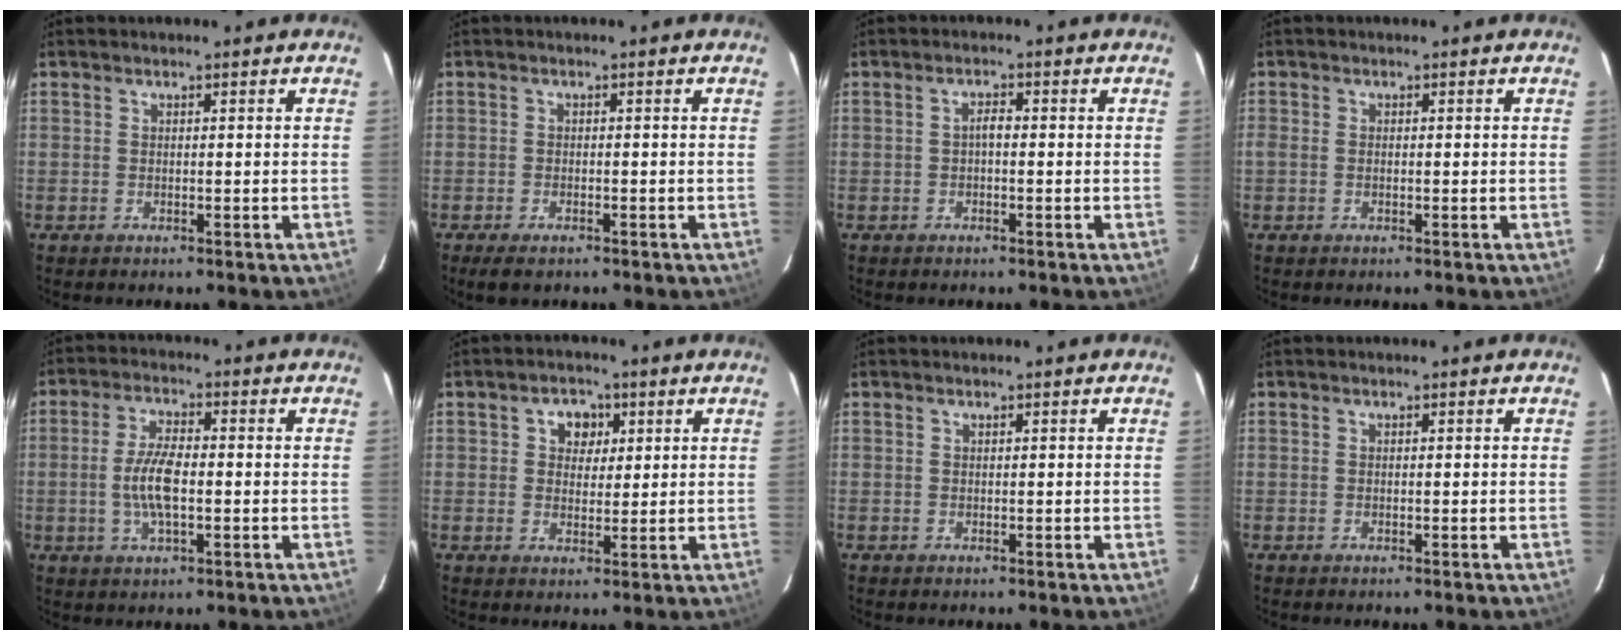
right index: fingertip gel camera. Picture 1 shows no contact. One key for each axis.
{"total": 3.4, "fx": -2.5, "fy": 1.3, "fz": 1.9, "tx": -0.044, "ty": -0.011, "tz": -0.044}
{"total": 1.4, "fx": -0.3, "fy": 0.6, "fz": 1.2, "tx": -0.024, "ty": 0.008, "tz": -0.008}
{"total": 1.0, "fx": -0.3, "fy": 0.7, "fz": 0.6, "tx": -0.015, "ty": -0.002, "tz": -0.006}
{"total": 7.1, "fx": -1.0, "fy": 2.6, "fz": 6.6, "tx": -0.135, "ty": 0.001, "tz": -0.020}
{"total": 4.5, "fx": 1.4, "fy": 3.8, "fz": 1.8, "tx": -0.022, "ty": 0.010, "tz": 0.023}
{"total": 0.0}
{"total": 0.0}